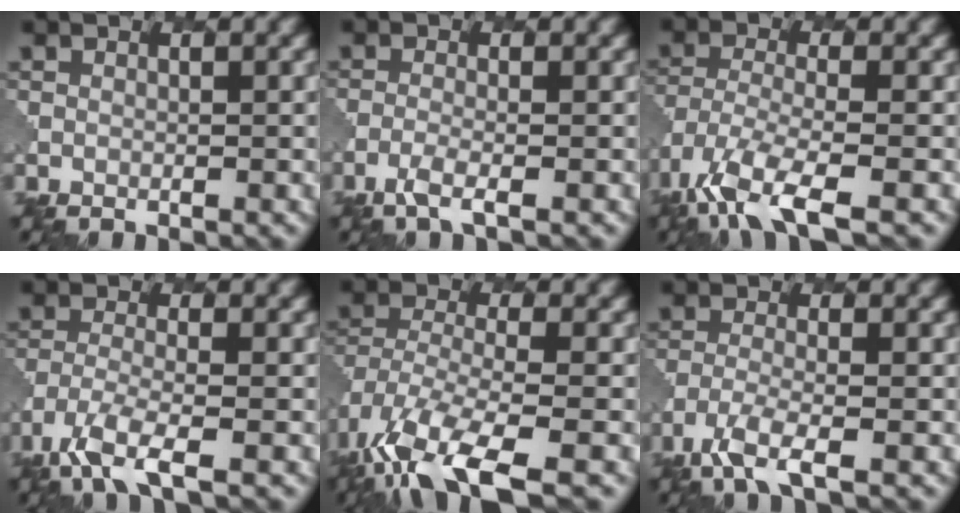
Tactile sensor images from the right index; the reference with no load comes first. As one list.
[{"total": 2.2, "force": [-1.3, 0.5, 1.7], "torque": [-0.033, -0.003, -0.038]}, {"total": 7.1, "force": [-4.5, 2.4, 5.0], "torque": [-0.105, -0.014, -0.091]}, {"total": 4.8, "force": [-3.2, 1.1, 3.4], "torque": [-0.075, -0.012, -0.068]}, {"total": 10.7, "force": [-6.4, 4.4, 7.4], "torque": [-0.166, -0.030, -0.110]}, {"total": 3.7, "force": [-2.5, 0.7, 2.7], "torque": [-0.058, -0.009, -0.057]}]